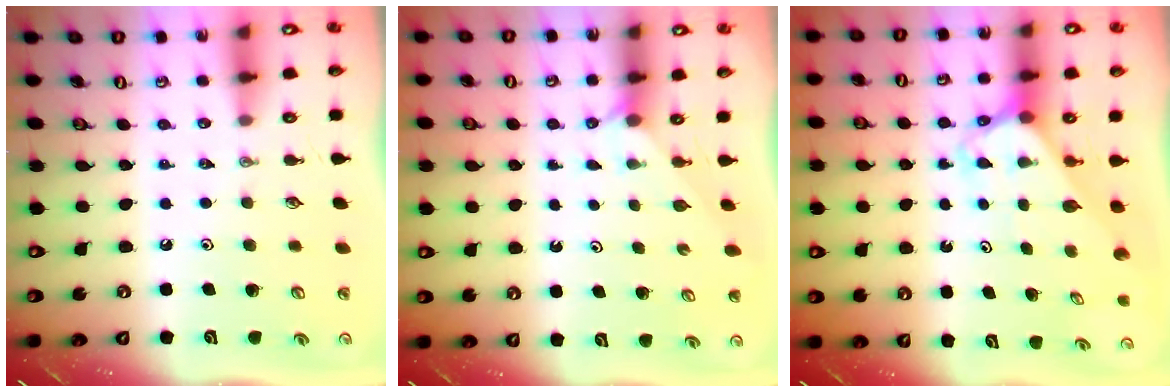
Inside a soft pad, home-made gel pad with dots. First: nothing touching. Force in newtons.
{"total": 2.5, "press": 2.5, "slide": 0.2}
{"total": 2.6, "press": 2.6, "slide": 0.2}